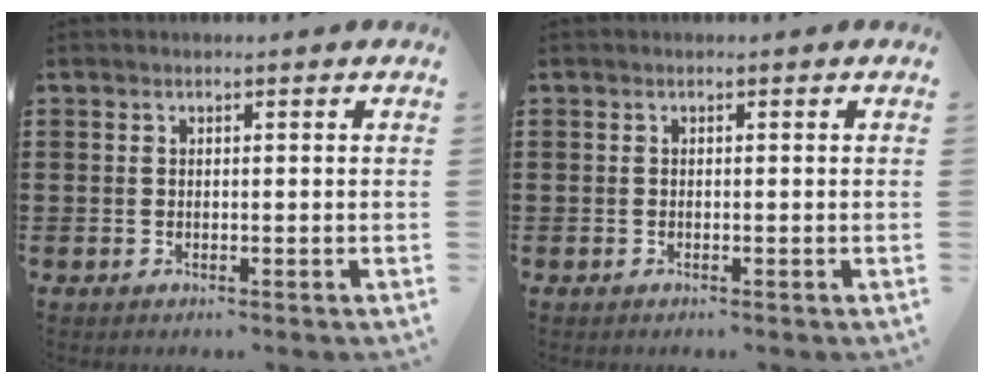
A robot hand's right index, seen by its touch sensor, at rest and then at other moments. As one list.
[{"total": 0.0}]